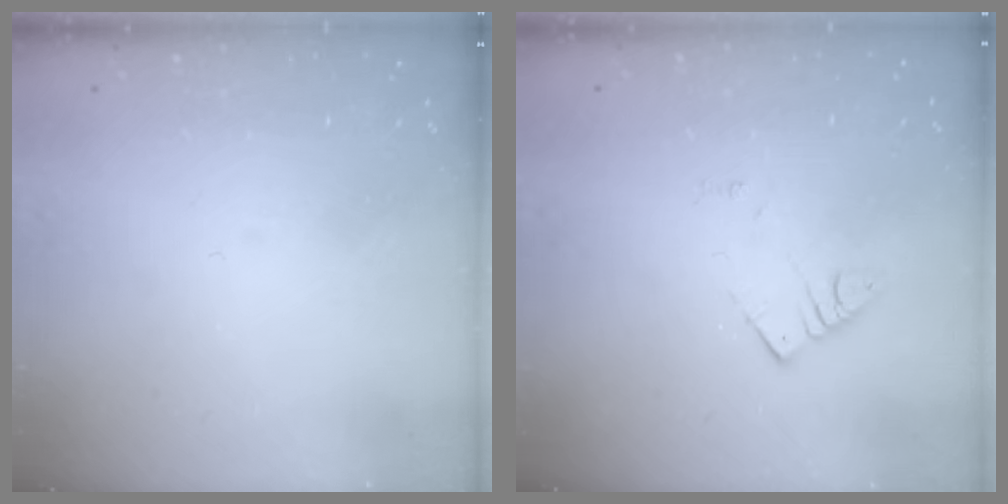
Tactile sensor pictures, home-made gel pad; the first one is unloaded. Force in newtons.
{"total": 2.8, "press": 2.7, "slide": 0.3}